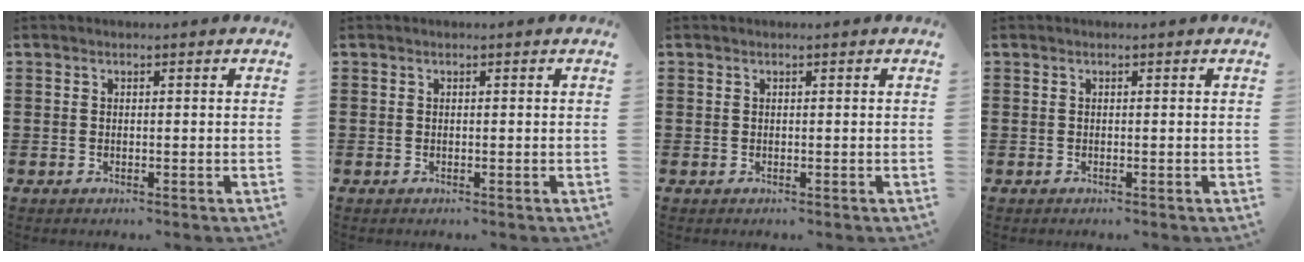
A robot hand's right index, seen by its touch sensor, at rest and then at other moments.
{"total": 0.0}
{"total": 0.0}
{"total": 0.0}